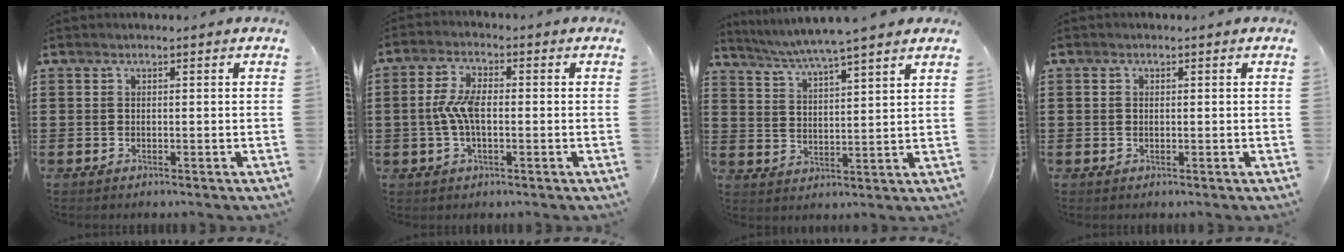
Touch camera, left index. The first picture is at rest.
{"total": 5.9, "force": [-0.4, 2.4, 5.3], "torque": [-0.125, -0.004, -0.015]}
{"total": 5.2, "force": [4.7, -0.9, 2.1], "torque": [-0.058, -0.028, 0.078]}
{"total": 0.7, "force": [0.1, 0.4, 0.5], "torque": [-0.011, 0.003, 0.001]}